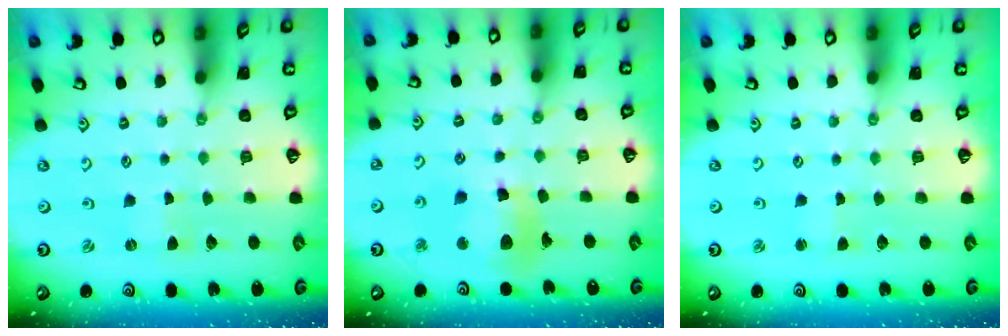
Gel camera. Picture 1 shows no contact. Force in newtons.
{"total": 12.5, "press": 12.5, "slide": 1.3}
{"total": 1.6, "press": 1.6, "slide": 0.3}